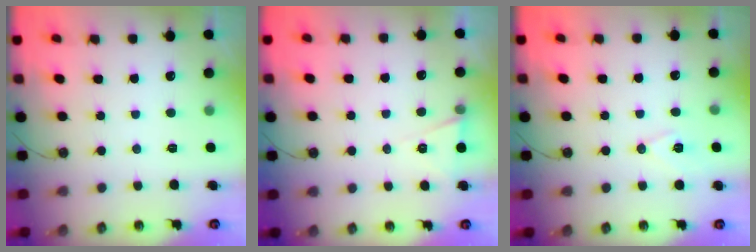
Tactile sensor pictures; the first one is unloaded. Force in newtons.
{"total": 6.3, "press": 4.2, "slide": 4.7}
{"total": 7.1, "press": 6.1, "slide": 3.7}